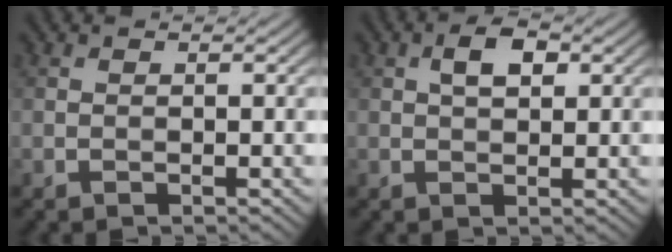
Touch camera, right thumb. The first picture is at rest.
{"total": 3.4, "force": [1.1, 1.7, 2.7], "torque": [-0.047, 0.007, 0.016]}